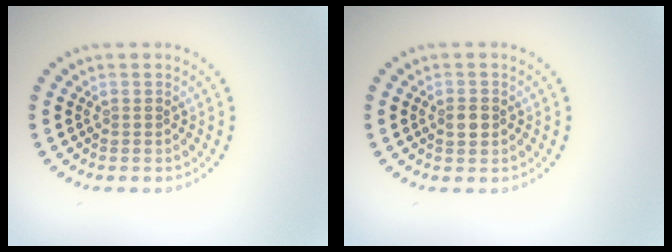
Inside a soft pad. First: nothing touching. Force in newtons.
{"total": 1.6, "press": 1.5, "slide": 0.3}